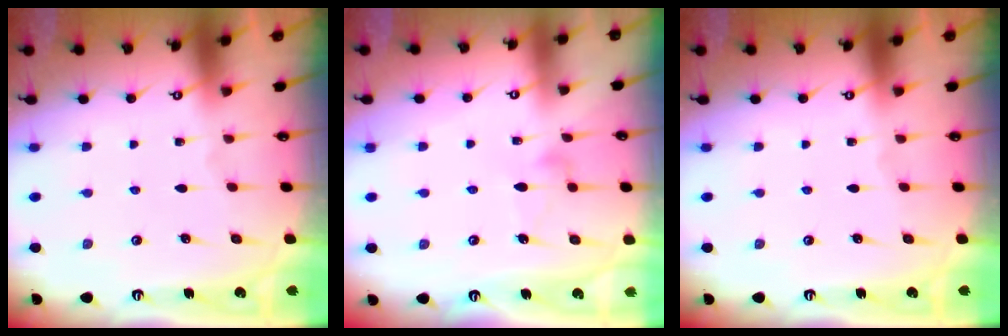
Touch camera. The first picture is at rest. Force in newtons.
{"total": 7.1, "press": 7.1, "slide": 0.3}
{"total": 0.0}